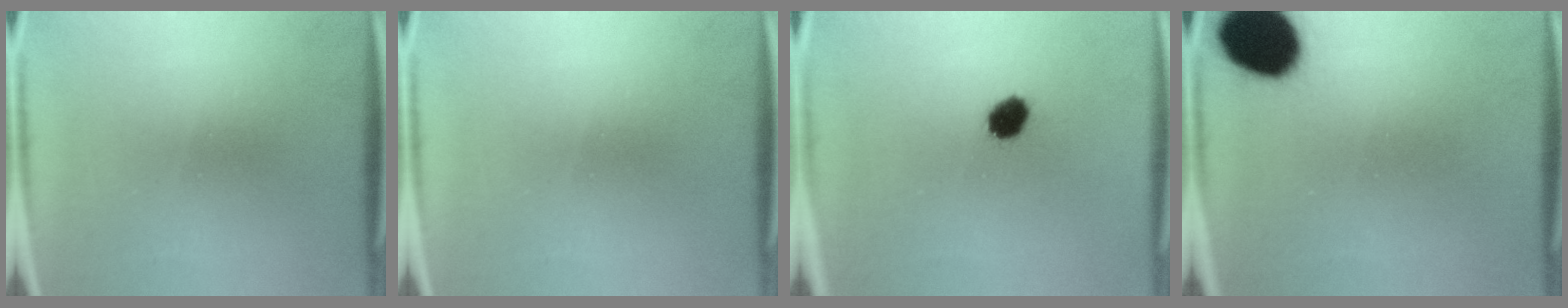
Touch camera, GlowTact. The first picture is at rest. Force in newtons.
{"total": 0.0}
{"total": 4.7}
{"total": 15.0}